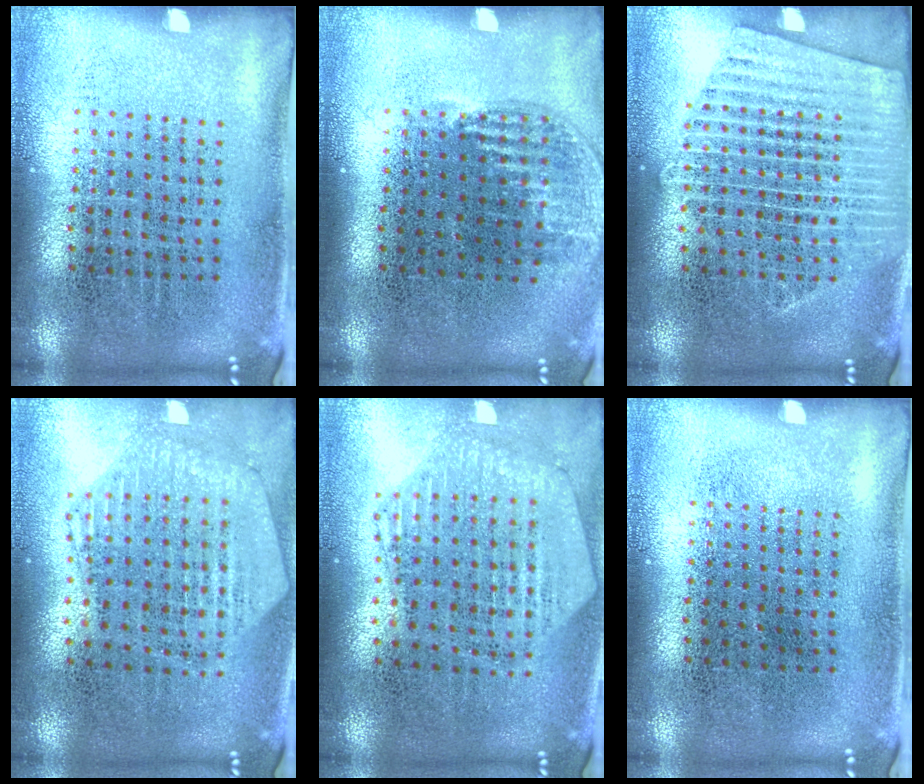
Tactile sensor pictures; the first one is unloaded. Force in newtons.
{"total": 1.1, "press": 1.0, "slide": 0.4}
{"total": 1.6, "press": 1.6, "slide": 0.3}
{"total": 1.2, "press": 1.2, "slide": 0.2}
{"total": 1.2, "press": 1.2, "slide": 0.2}
{"total": 0.0}